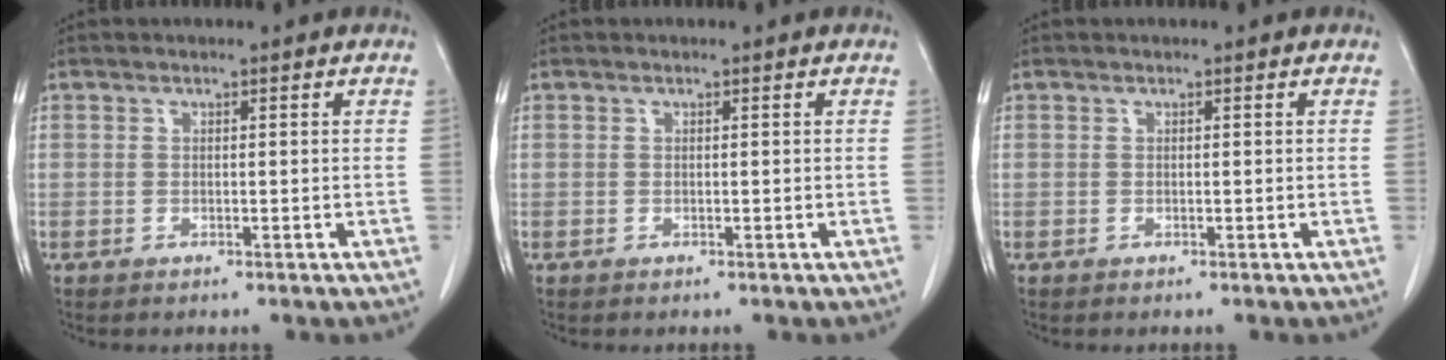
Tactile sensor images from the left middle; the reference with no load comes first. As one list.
[{"total": 0.0}, {"total": 0.0}]